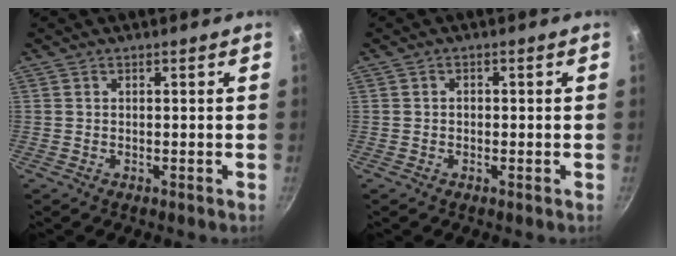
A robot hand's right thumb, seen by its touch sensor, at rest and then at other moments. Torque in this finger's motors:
{"motor_torque": [0.17, -0.11, -0.06, 0.27, -0.02]}